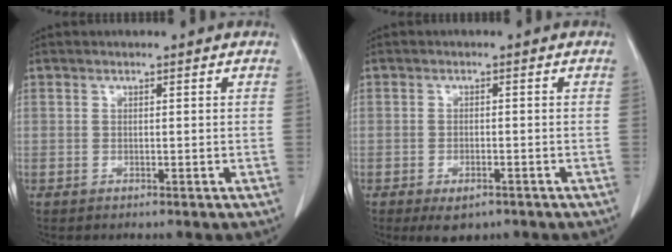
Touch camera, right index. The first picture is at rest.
{"total": 3.8, "force": [-2.4, 1.7, 2.4], "torque": [-0.036, -0.004, -0.027]}